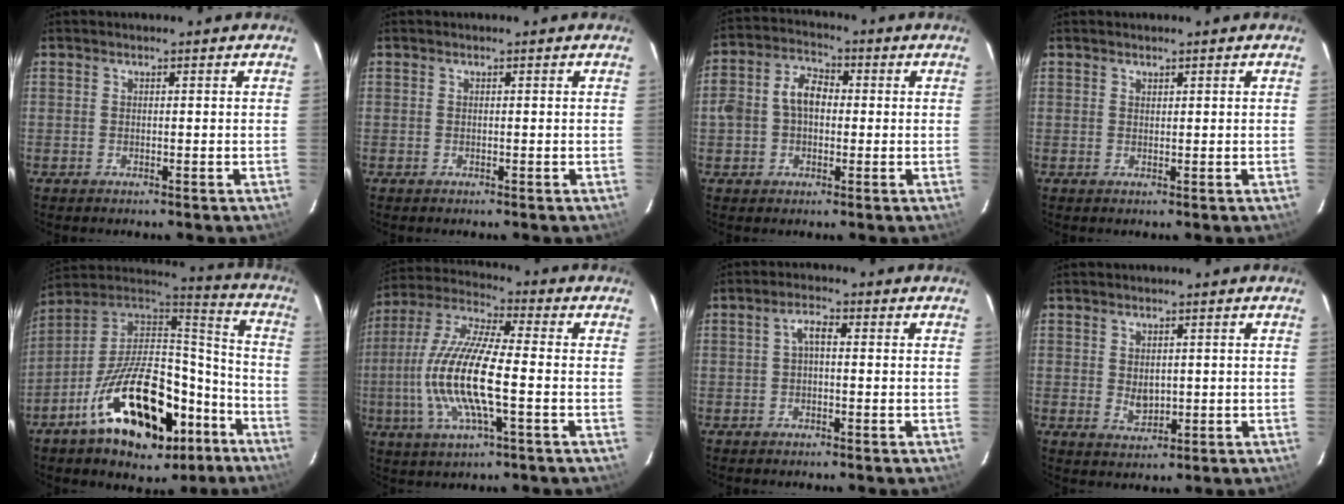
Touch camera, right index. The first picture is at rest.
{"total": 0.0}
{"total": 7.9, "force": [-0.2, 5.7, 5.4], "torque": [-0.111, 0.026, -0.004]}
{"total": 0.6, "force": [0.5, 0.3, 0.0], "torque": [-0.001, 0.001, 0.010]}
{"total": 25.3, "force": [-12.1, 13.4, 17.8], "torque": [-0.316, 0.015, -0.173]}
{"total": 15.9, "force": [-2.8, 3.3, 15.3], "torque": [-0.309, -0.006, -0.058]}
{"total": 2.5, "force": [0.0, 1.0, 2.2], "torque": [-0.046, 0.011, 0.000]}
{"total": 3.3, "force": [0.2, 2.4, 2.2], "torque": [-0.037, -0.003, 0.009]}